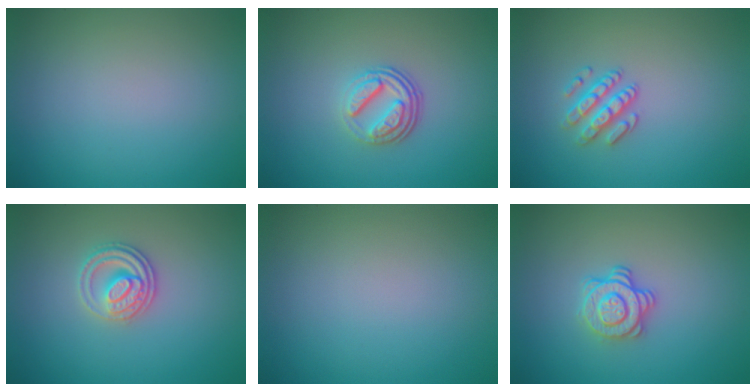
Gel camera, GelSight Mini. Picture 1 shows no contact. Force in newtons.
{"total": 3.6, "press": 2.5, "slide": 2.5}
{"total": 2.5, "press": 2.3, "slide": 0.9}
{"total": 2.7, "press": 2.5, "slide": 0.9}
{"total": 0.0}
{"total": 2.9, "press": 2.5, "slide": 1.4}